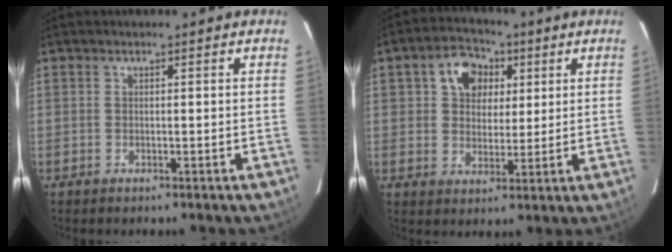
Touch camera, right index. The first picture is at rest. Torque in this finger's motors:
{"motor_torque": [0.21, 0.10, 0.25, 0.07]}